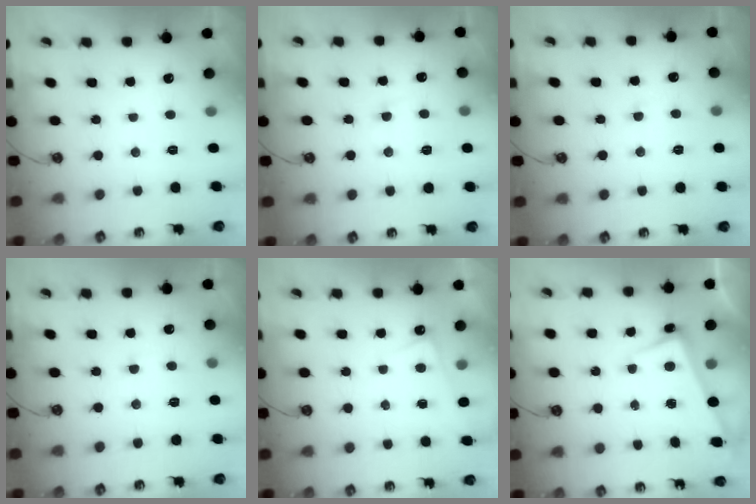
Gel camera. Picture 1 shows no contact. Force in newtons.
{"total": 2.1, "press": 2.0, "slide": 0.4}
{"total": 0.8, "press": 0.6, "slide": 0.5}
{"total": 4.1, "press": 4.1, "slide": 0.4}
{"total": 0.8, "press": 0.8, "slide": 0.2}
{"total": 2.6, "press": 2.4, "slide": 1.0}